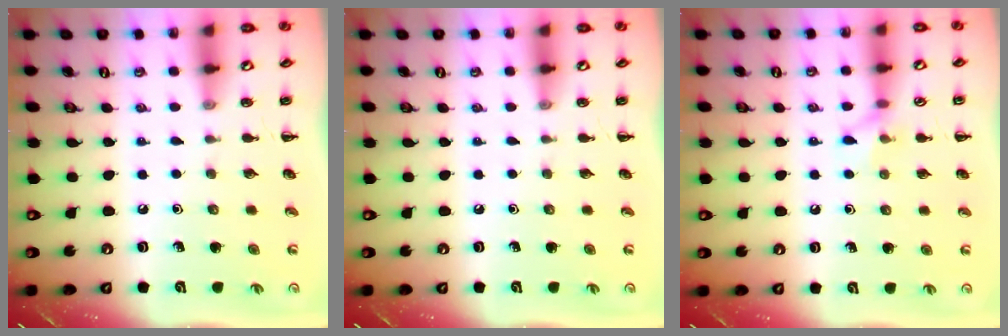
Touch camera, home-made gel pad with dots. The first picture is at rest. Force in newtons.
{"total": 0.0}
{"total": 6.4, "press": 6.2, "slide": 1.8}